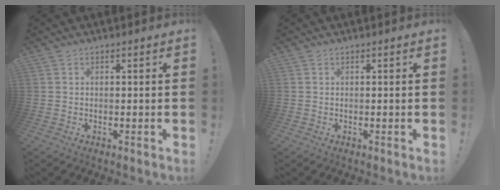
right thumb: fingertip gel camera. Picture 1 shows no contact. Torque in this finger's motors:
{"motor_torque": [-0.90, -1.62, -1.42, -0.73, -0.11]}